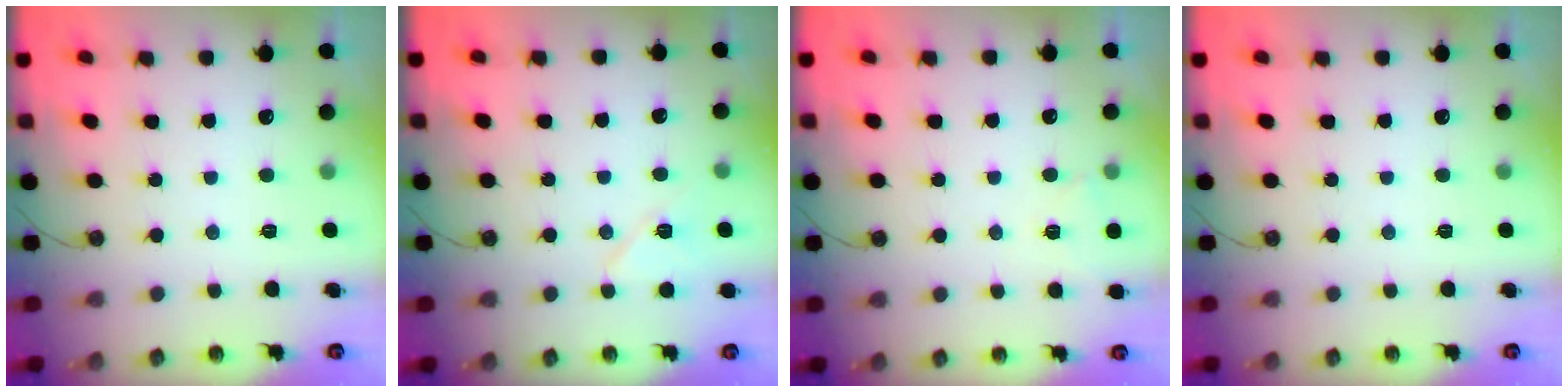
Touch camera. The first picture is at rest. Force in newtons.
{"total": 7.7, "press": 7.7, "slide": 0.5}
{"total": 3.9, "press": 2.8, "slide": 2.8}
{"total": 0.0}